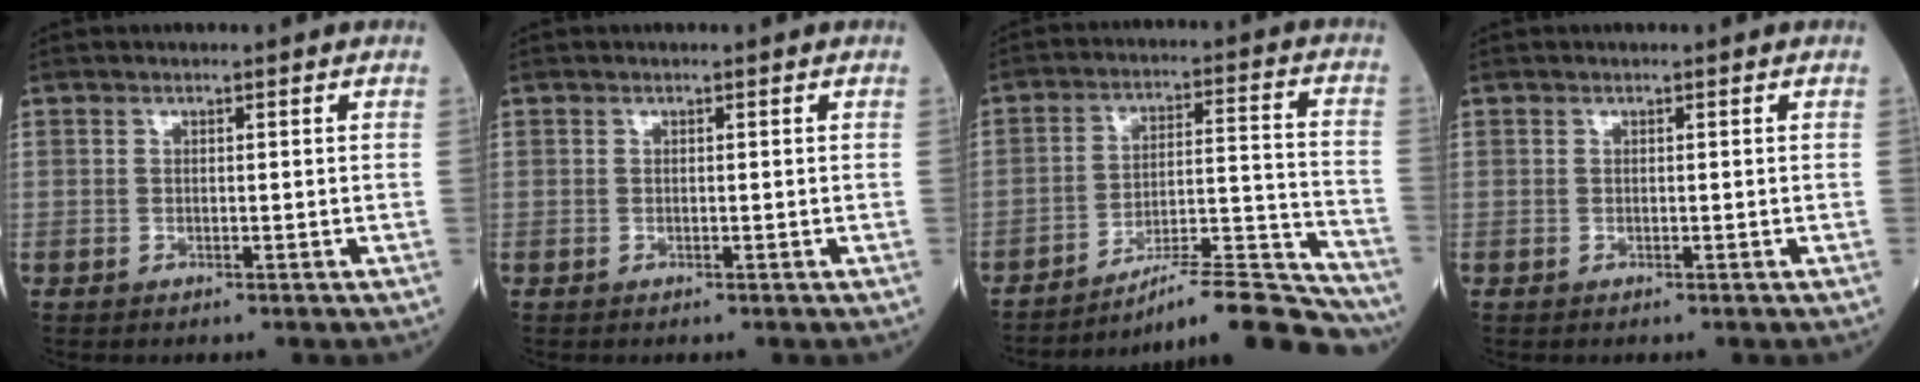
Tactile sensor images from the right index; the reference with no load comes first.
{"total": 0.0}
{"total": 13.0, "force": [-12.6, -0.6, 3.3], "torque": [-0.032, 0.030, -0.202]}
{"total": 0.0}